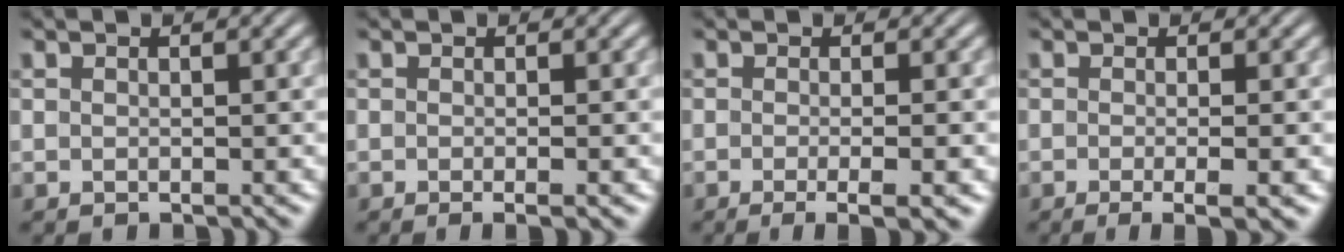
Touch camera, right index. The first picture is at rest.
{"total": 1.2, "force": [-0.8, 0.0, 0.9], "torque": [-0.014, 0.000, -0.014]}
{"total": 4.0, "force": [-2.8, 0.5, 2.8], "torque": [-0.042, -0.011, -0.040]}
{"total": 3.6, "force": [-2.4, 0.5, 2.6], "torque": [-0.040, -0.011, -0.033]}